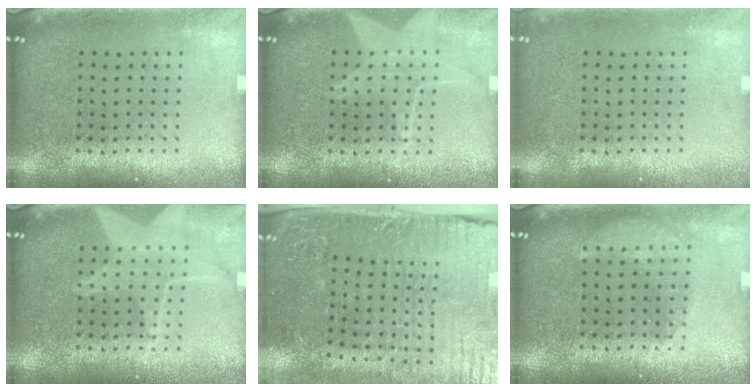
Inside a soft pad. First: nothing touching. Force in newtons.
{"total": 2.3, "press": 2.3, "slide": 0.3}
{"total": 0.8, "press": 0.8, "slide": 0.1}
{"total": 2.8, "press": 2.8, "slide": 0.3}
{"total": 4.6, "press": 4.3, "slide": 1.6}
{"total": 1.9, "press": 1.9, "slide": 0.3}